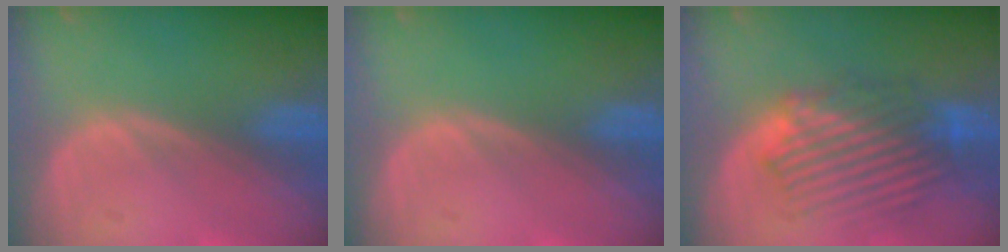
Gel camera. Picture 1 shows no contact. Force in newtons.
{"total": 0.0}
{"total": 8.9, "press": 8.6, "slide": 2.4}